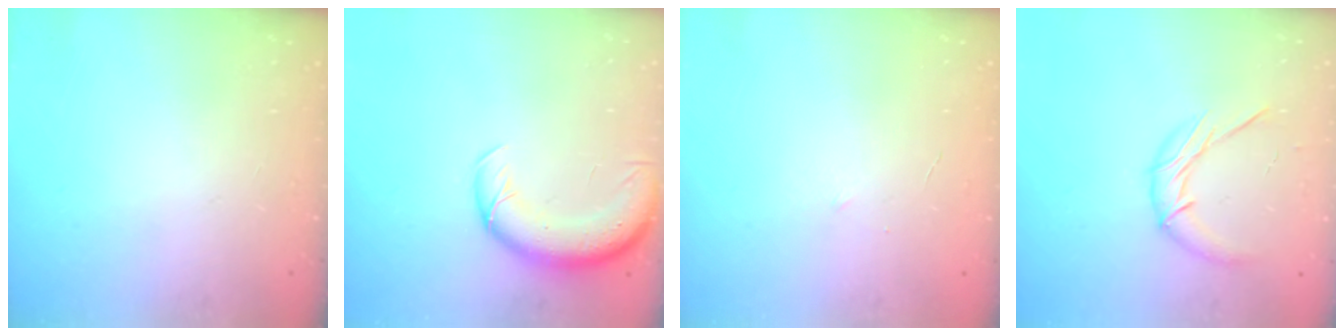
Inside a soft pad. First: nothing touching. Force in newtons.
{"total": 9.9, "press": 9.6, "slide": 2.6}
{"total": 2.2, "press": 2.1, "slide": 0.6}
{"total": 9.8, "press": 9.8, "slide": 0.3}